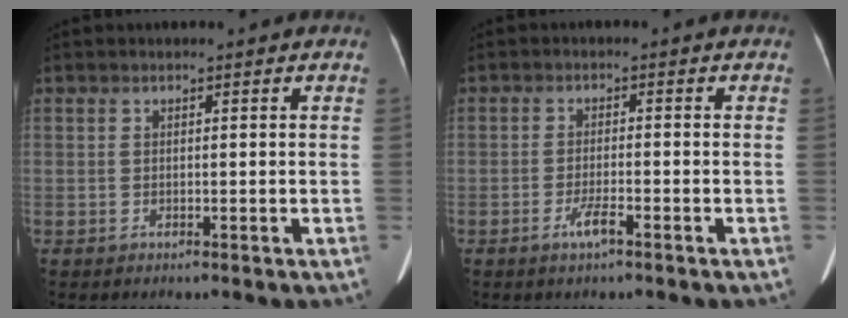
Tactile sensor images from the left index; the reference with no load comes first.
{"total": 2.7, "force": [-1.8, 0.2, 2.0], "torque": [-0.041, -0.006, -0.035]}